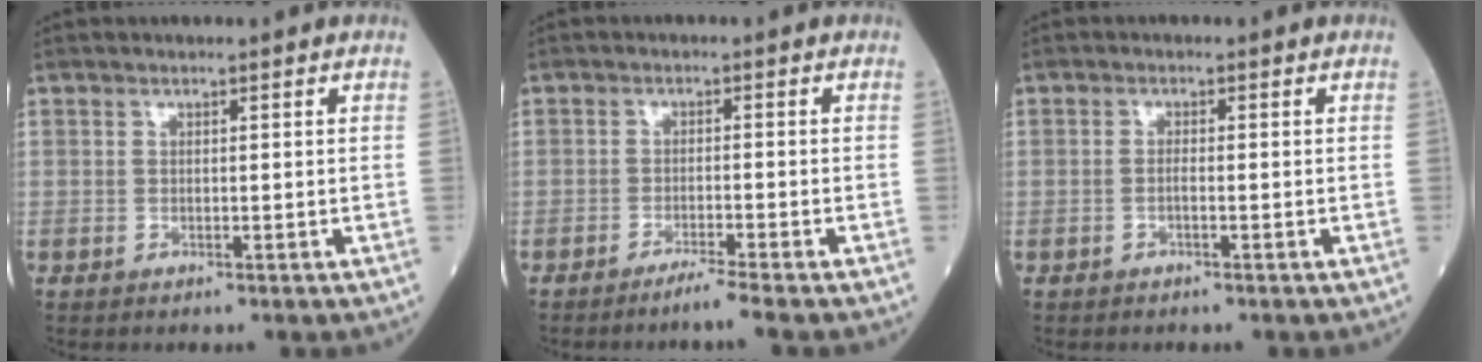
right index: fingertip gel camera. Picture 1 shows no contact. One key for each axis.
{"total": 3.2, "fx": -2.5, "fy": -1.0, "fz": 1.6, "tx": -0.031, "ty": -0.004, "tz": -0.046}
{"total": 1.0, "fx": -0.5, "fy": 0.1, "fz": 0.8, "tx": -0.019, "ty": 0.001, "tz": -0.011}